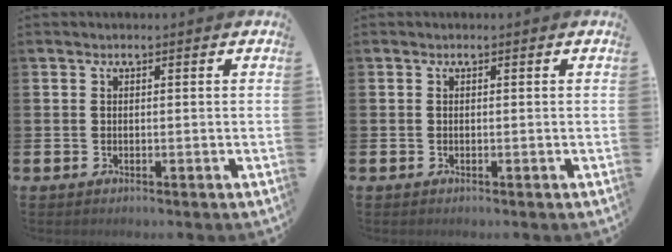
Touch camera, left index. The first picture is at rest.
{"total": 0.0}